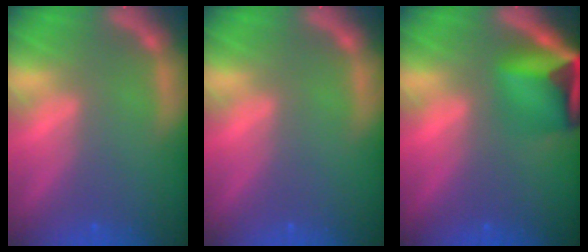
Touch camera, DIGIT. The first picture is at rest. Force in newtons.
{"total": 0.0}
{"total": 8.1}